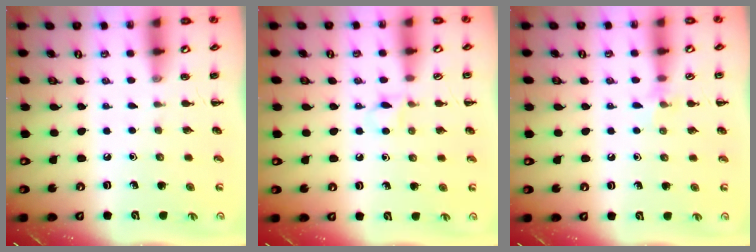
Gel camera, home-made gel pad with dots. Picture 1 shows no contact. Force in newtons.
{"total": 3.9, "press": 3.7, "slide": 1.3}
{"total": 6.2, "press": 5.9, "slide": 1.9}